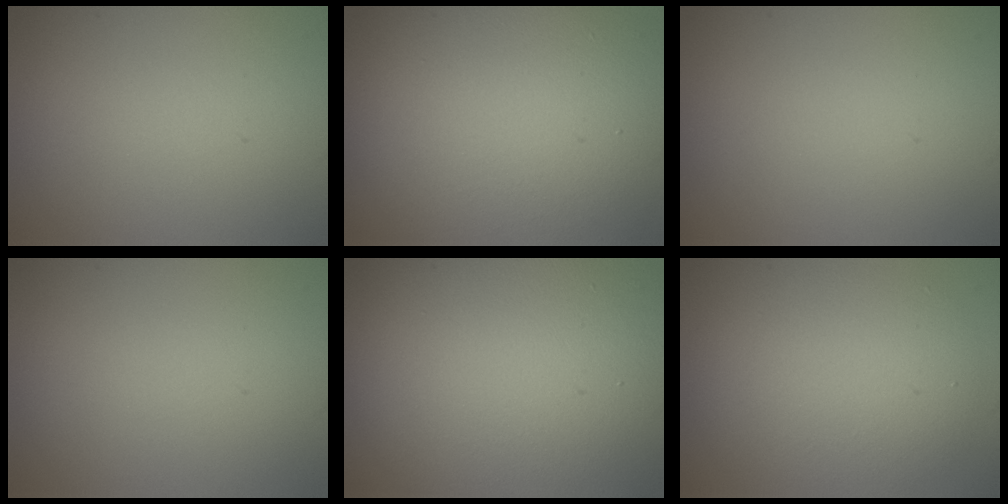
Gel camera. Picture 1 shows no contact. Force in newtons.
{"total": 15.5, "press": 15.5, "slide": 1.0}
{"total": 0.0}
{"total": 0.0}
{"total": 20.3, "press": 20.3, "slide": 1.1}
{"total": 5.7, "press": 5.7, "slide": 0.6}